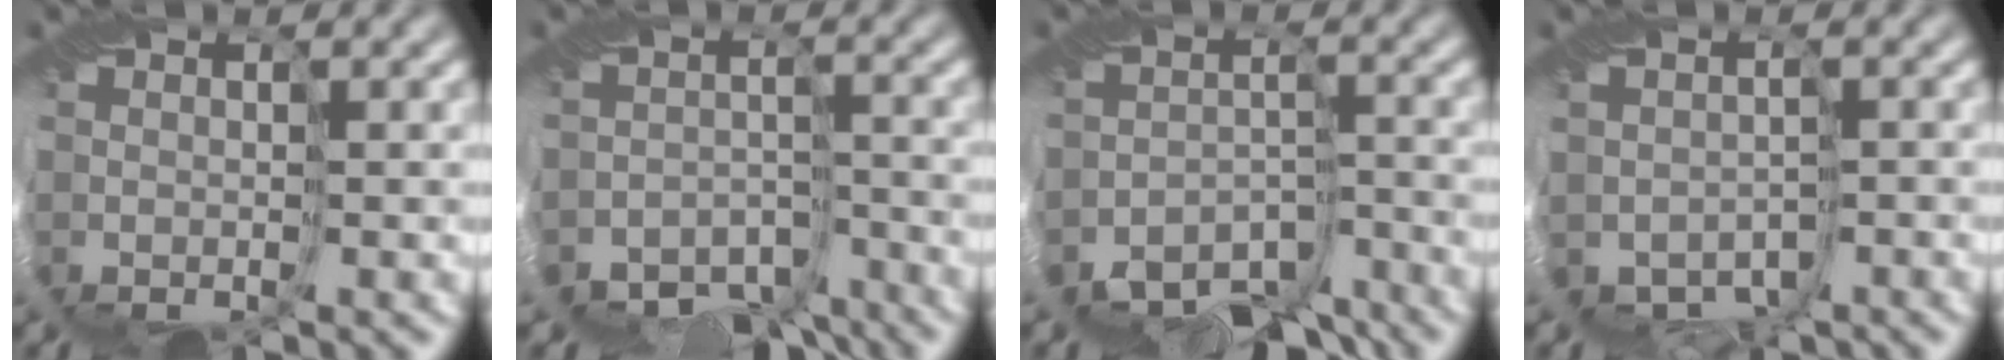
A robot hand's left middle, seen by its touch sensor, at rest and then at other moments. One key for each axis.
{"total": 8.7, "fx": -8.0, "fy": 3.4, "fz": 0.7, "tx": 0.007, "ty": -0.011, "tz": -0.120}
{"total": 8.1, "fx": -7.5, "fy": 2.7, "fz": 1.4, "tx": -0.013, "ty": -0.017, "tz": -0.120}
{"total": 3.0, "fx": -2.4, "fy": 1.7, "fz": 0.4, "tx": -0.001, "ty": -0.014, "tz": -0.041}